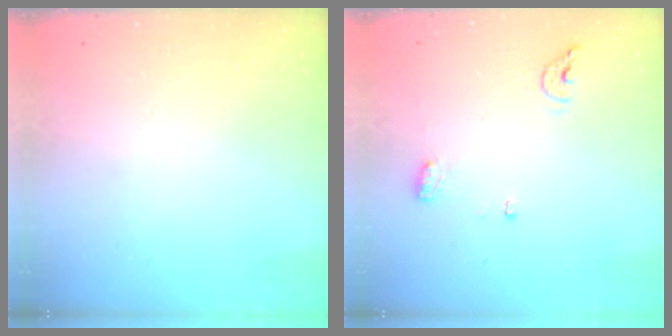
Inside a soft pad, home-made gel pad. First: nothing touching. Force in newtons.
{"total": 6.6, "press": 6.5, "slide": 1.0}